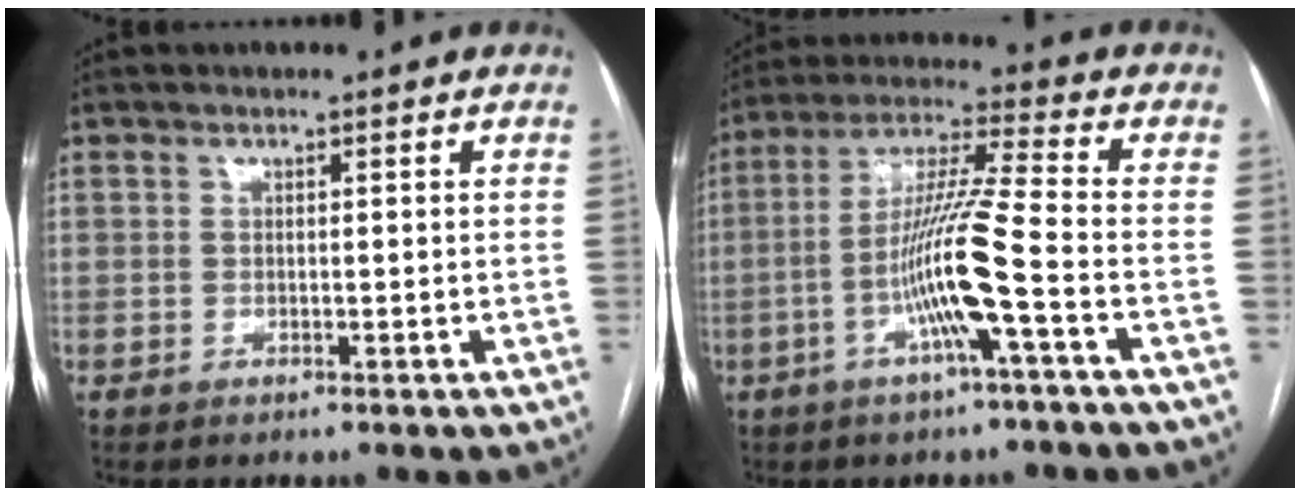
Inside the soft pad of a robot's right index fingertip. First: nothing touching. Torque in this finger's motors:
{"motor_torque": [1.61, -0.29, 0.68, 0.21]}